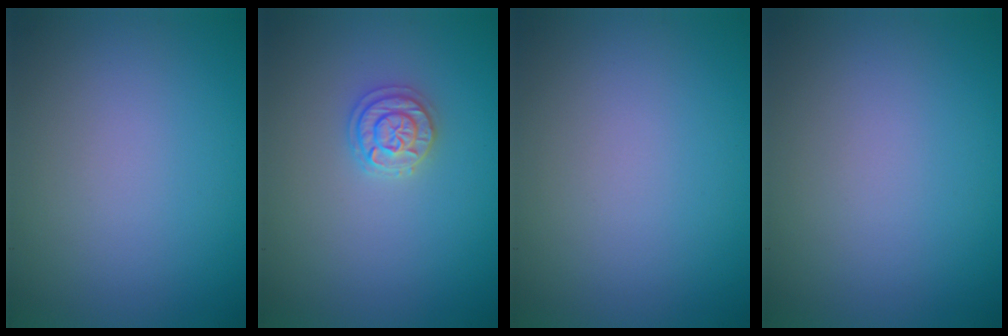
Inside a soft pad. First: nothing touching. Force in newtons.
{"total": 2.1, "press": 2.1, "slide": 0.5}
{"total": 0.0}
{"total": 0.0}